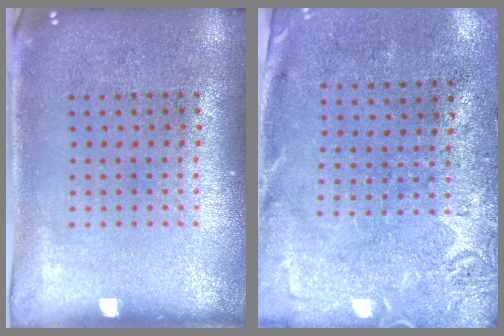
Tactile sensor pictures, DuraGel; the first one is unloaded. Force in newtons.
{"total": 2.8, "press": 2.2, "slide": 1.8}